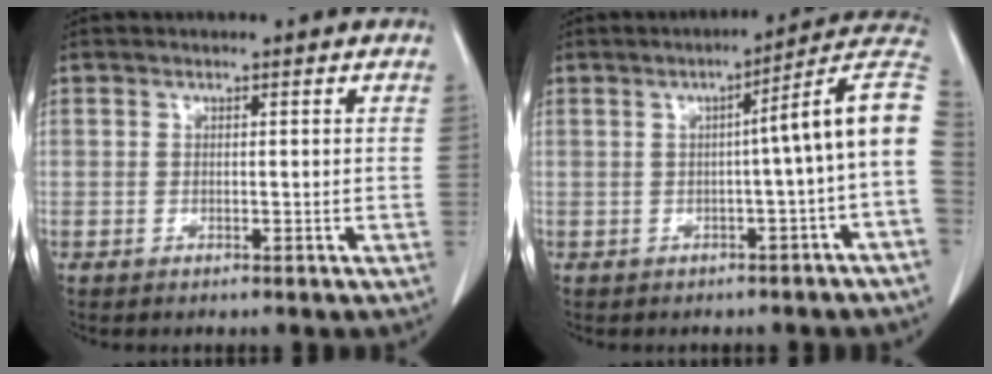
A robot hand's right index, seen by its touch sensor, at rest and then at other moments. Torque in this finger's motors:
{"motor_torque": [1.27, -0.39, 0.63, 0.12]}